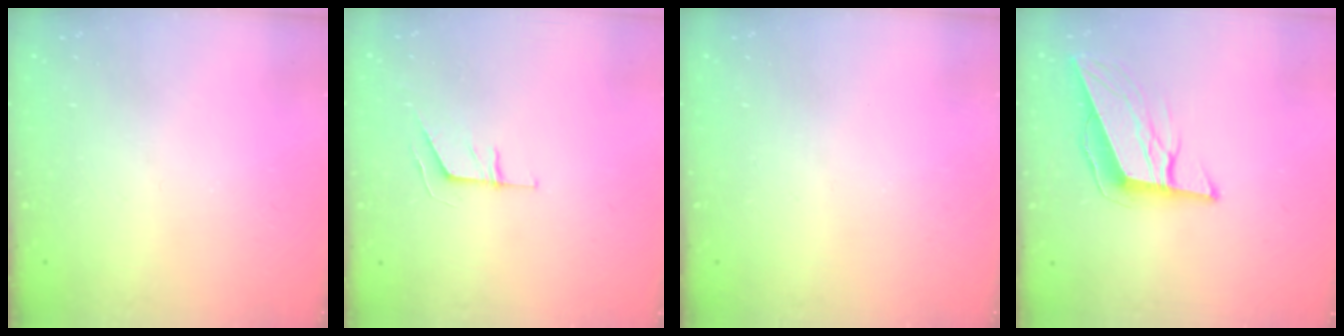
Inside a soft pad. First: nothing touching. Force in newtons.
{"total": 4.5, "press": 4.5, "slide": 0.3}
{"total": 0.0}
{"total": 10.7, "press": 10.2, "slide": 3.3}